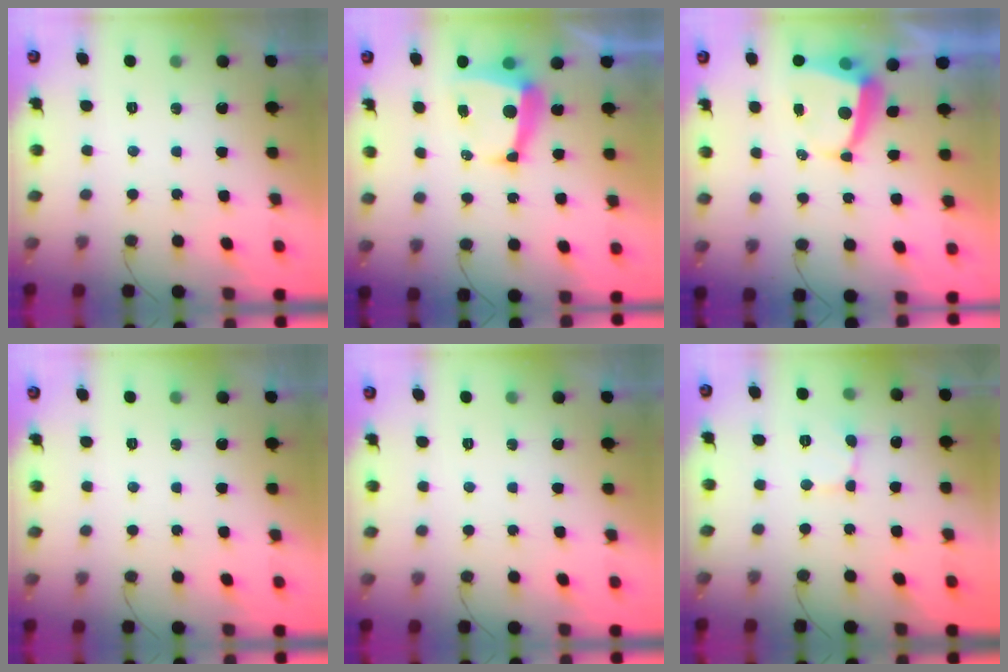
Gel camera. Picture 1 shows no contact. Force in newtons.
{"total": 9.1, "press": 9.0, "slide": 0.9}
{"total": 5.9, "press": 5.9, "slide": 0.8}
{"total": 0.0}
{"total": 0.0}
{"total": 1.6, "press": 1.6, "slide": 0.1}